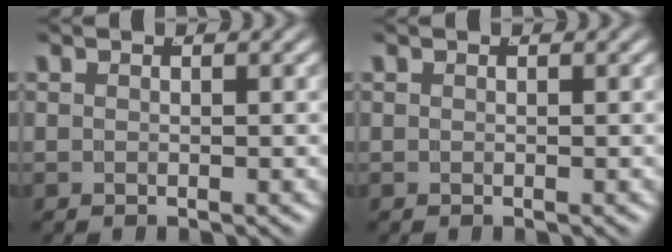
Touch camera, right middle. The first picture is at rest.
{"total": 0.0}